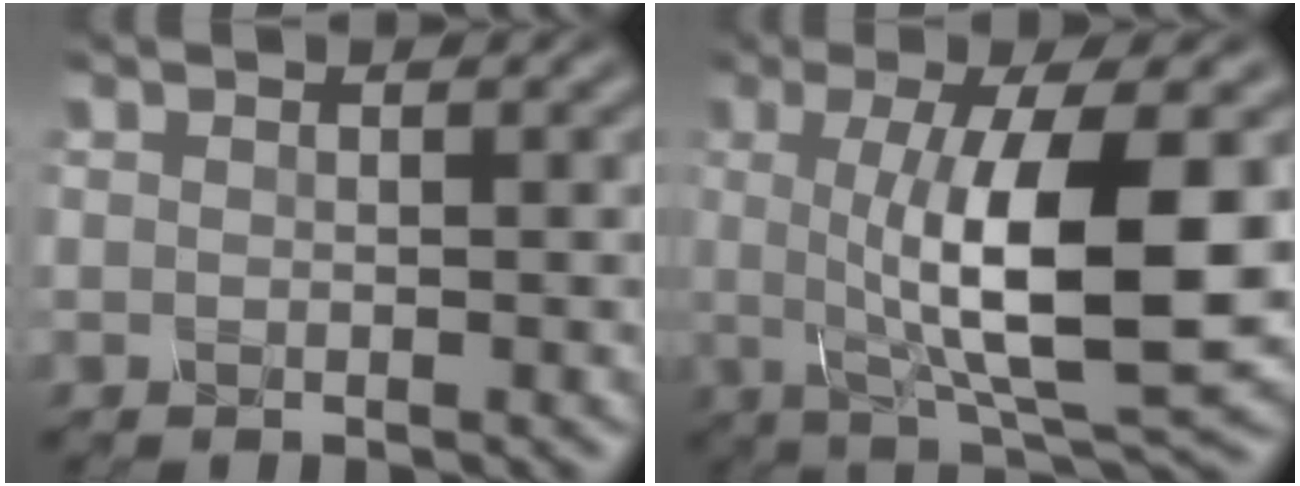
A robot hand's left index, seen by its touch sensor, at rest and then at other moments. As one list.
[{"total": 10.6, "force": [0.2, 2.7, 10.2], "torque": [-0.149, -0.007, 0.006]}]